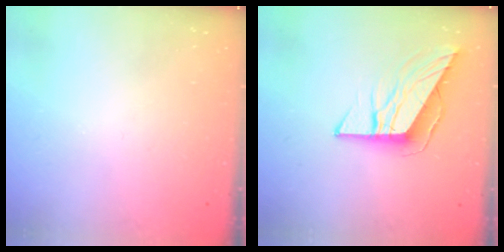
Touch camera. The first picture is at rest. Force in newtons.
{"total": 8.7, "press": 8.7, "slide": 0.3}